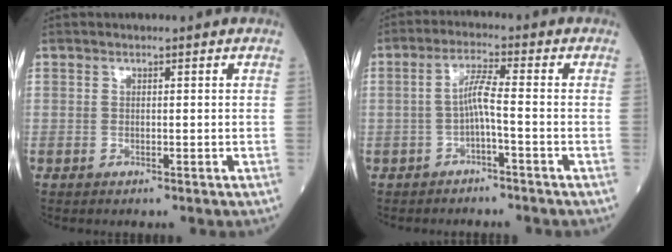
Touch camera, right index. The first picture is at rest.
{"total": 3.9, "force": [-1.1, -0.1, 3.7], "torque": [-0.077, 0.012, -0.017]}